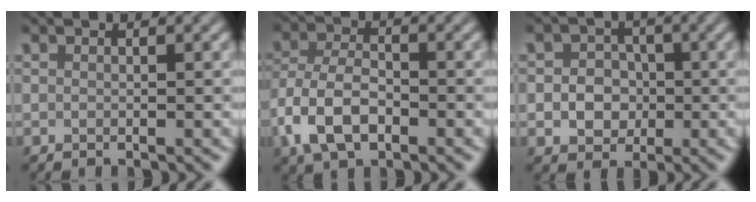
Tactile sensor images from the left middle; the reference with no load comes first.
{"total": 5.7, "force": [-2.5, 3.2, 4.0], "torque": [-0.084, -0.002, -0.056]}
{"total": 3.4, "force": [-0.5, 2.9, 1.7], "torque": [-0.008, -0.003, -0.019]}